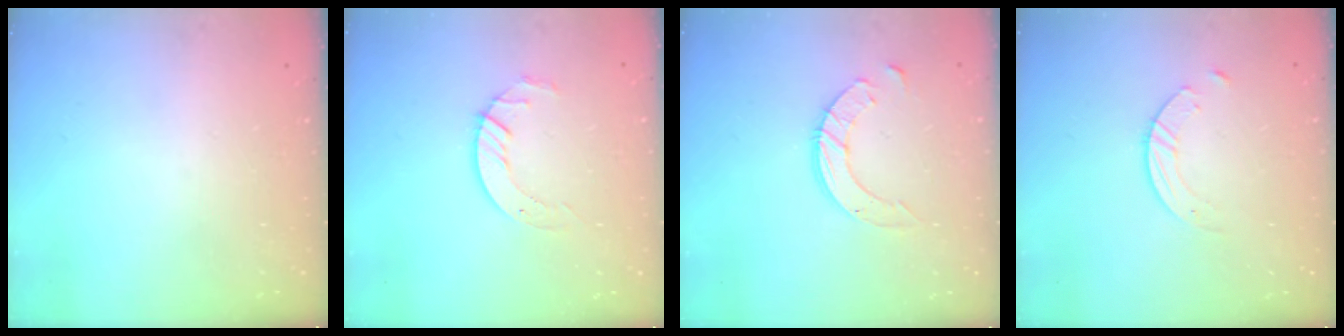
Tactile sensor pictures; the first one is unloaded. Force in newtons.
{"total": 5.7, "press": 5.7, "slide": 0.4}
{"total": 9.7, "press": 9.6, "slide": 0.8}
{"total": 1.4, "press": 1.4, "slide": 0.2}